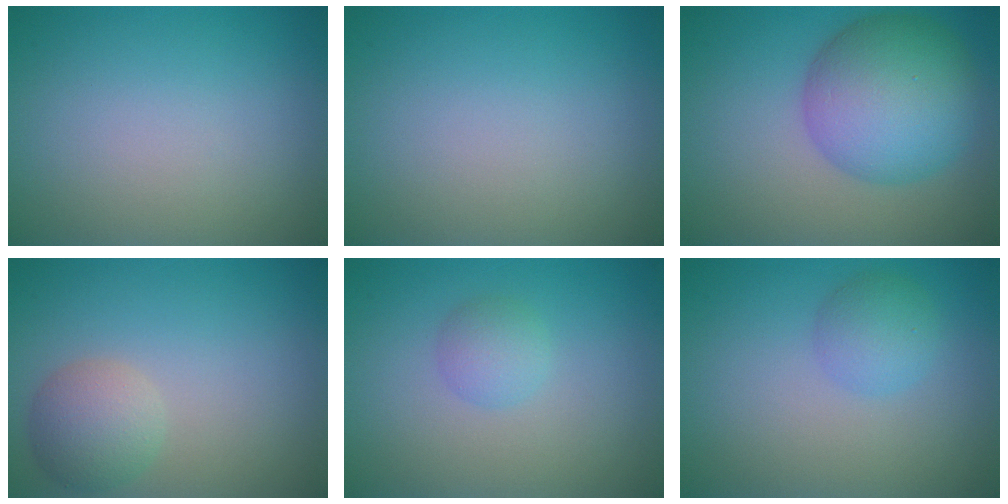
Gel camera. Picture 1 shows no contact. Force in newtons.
{"total": 0.0}
{"total": 9.0, "press": 9.0, "slide": 0.2}
{"total": 3.3, "press": 3.2, "slide": 0.3}
{"total": 1.8, "press": 1.8, "slide": 0.2}
{"total": 2.4, "press": 2.4, "slide": 0.1}